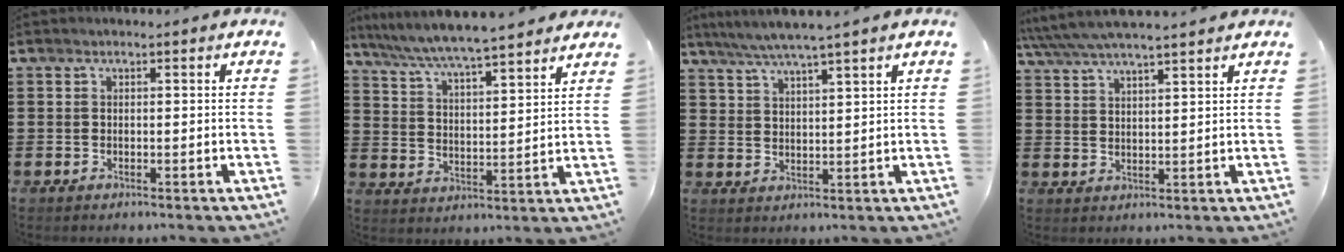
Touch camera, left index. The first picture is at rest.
{"total": 6.0, "force": [5.7, -0.1, 1.8], "torque": [-0.062, -0.035, 0.098]}
{"total": 4.3, "force": [3.7, -0.3, 2.1], "torque": [-0.049, -0.011, 0.068]}
{"total": 4.5, "force": [4.1, 0.5, 1.8], "torque": [-0.050, -0.015, 0.072]}